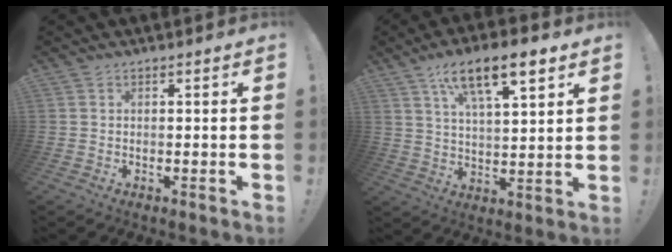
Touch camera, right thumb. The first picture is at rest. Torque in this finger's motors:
{"motor_torque": [0.10, 0.35, 1.23, 0.25, 0.27]}